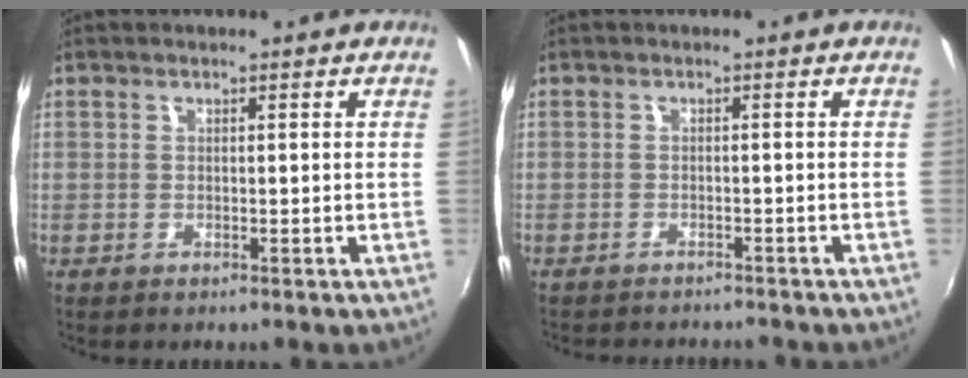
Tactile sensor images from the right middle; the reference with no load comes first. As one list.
[{"total": 5.1, "force": [-4.8, 1.0, 1.5], "torque": [-0.043, -0.010, -0.069]}]